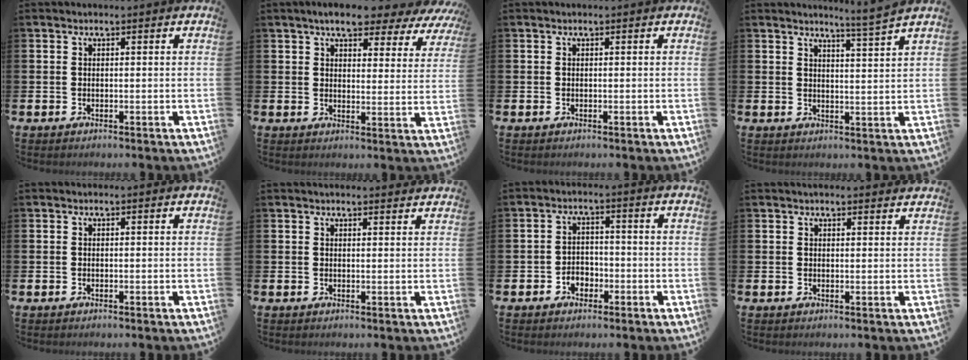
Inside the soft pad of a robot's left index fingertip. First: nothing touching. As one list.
[{"total": 6.5, "force": [5.7, 1.8, 2.4], "torque": [-0.054, -0.029, 0.097]}, {"total": 0.0}, {"total": 4.5, "force": [4.2, -1.1, 1.0], "torque": [-0.017, -0.028, 0.072]}, {"total": 0.0}, {"total": 1.4, "force": [1.4, 0.2, 0.1], "torque": [0.005, -0.006, 0.024]}, {"total": 2.6, "force": [-1.6, 1.9, 0.8], "torque": [-0.017, 0.006, -0.036]}, {"total": 1.7, "force": [1.7, 0.2, 0.1], "torque": [0.007, -0.006, 0.029]}]